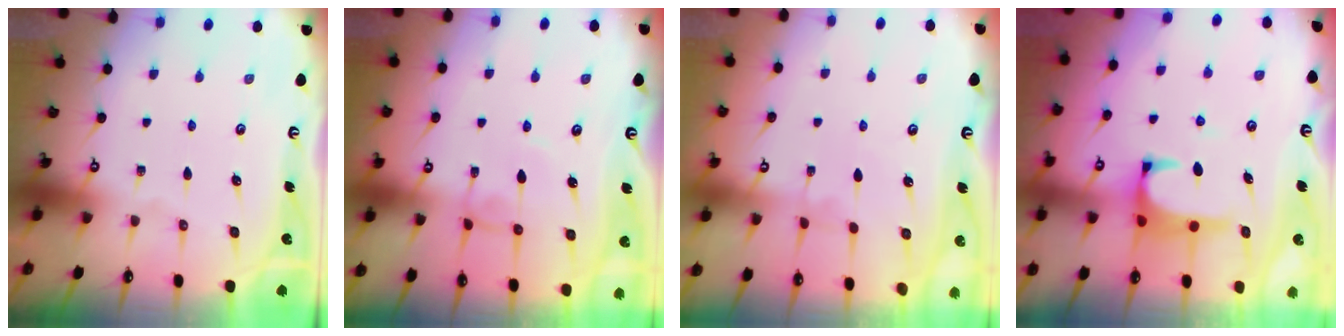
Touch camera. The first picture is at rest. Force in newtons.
{"total": 2.3, "press": 2.3, "slide": 0.2}
{"total": 2.8, "press": 2.8, "slide": 0.4}
{"total": 2.7, "press": 2.5, "slide": 0.8}